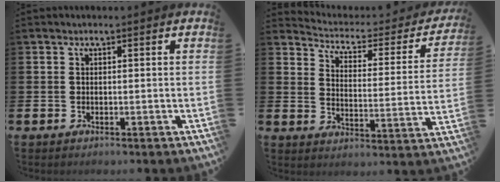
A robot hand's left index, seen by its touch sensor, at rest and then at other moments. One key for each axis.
{"total": 3.9, "fx": 3.3, "fy": 1.8, "fz": 1.1, "tx": -0.051, "ty": -0.031, "tz": 0.048}